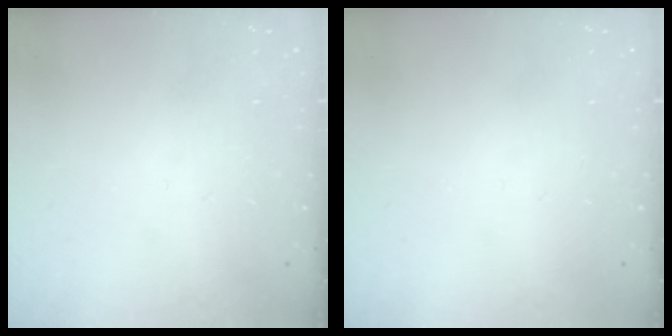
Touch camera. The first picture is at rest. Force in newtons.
{"total": 0.0}